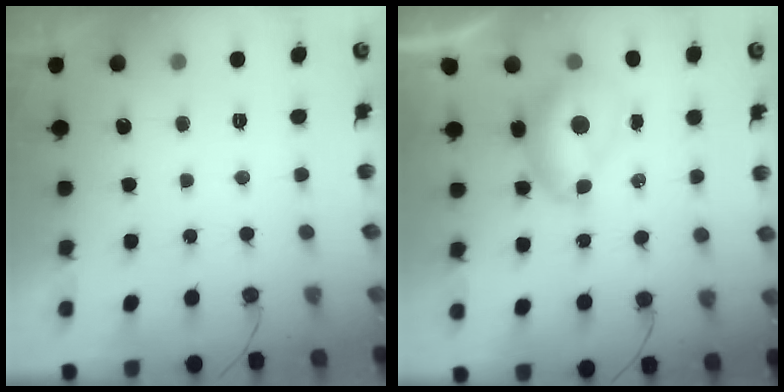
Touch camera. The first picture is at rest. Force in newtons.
{"total": 7.9, "press": 7.8, "slide": 0.8}